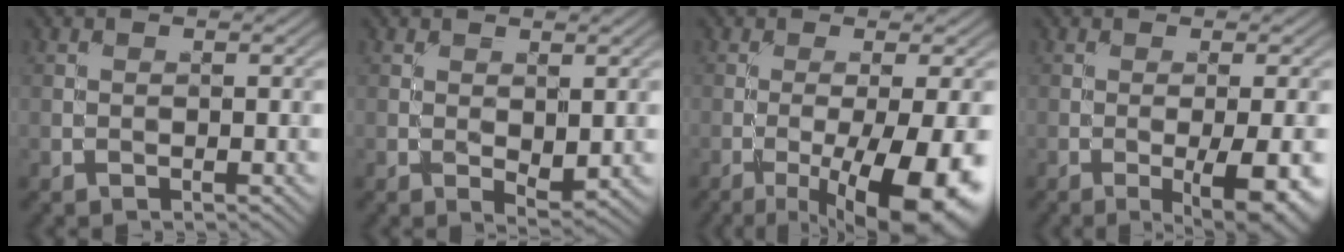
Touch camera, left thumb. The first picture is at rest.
{"total": 2.3, "force": [0.1, 1.2, 1.9], "torque": [-0.031, -0.008, 0.005]}
{"total": 13.1, "force": [-5.6, 3.3, 11.4], "torque": [-0.170, -0.014, -0.077]}
{"total": 7.0, "force": [-2.4, 1.8, 6.3], "torque": [-0.092, -0.005, -0.022]}